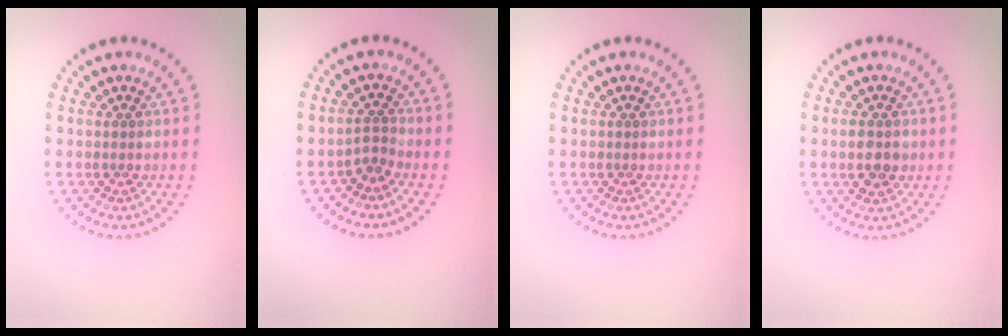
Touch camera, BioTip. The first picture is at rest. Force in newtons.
{"total": 1.4, "press": 1.0, "slide": 0.9}
{"total": 0.0}
{"total": 2.7, "press": 2.7, "slide": 0.1}